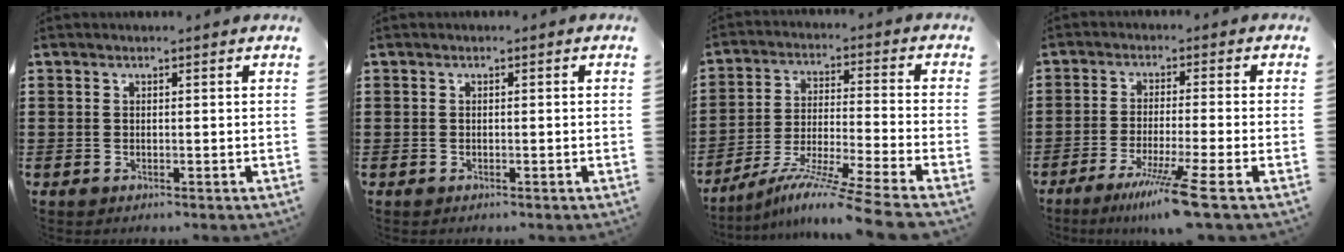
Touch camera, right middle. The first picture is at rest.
{"total": 0.0}
{"total": 9.5, "force": [-7.9, -0.9, 5.1], "torque": [-0.093, -0.010, -0.159]}
{"total": 7.4, "force": [-4.8, -1.0, 5.6], "torque": [-0.108, -0.024, -0.087]}